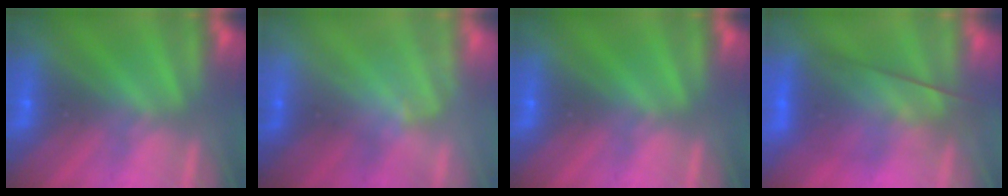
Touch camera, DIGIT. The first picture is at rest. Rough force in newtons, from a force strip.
{"total": 1.3}
{"total": 0.0}
{"total": 4.1}